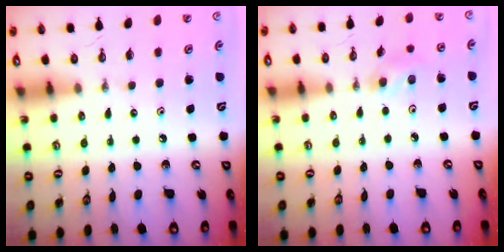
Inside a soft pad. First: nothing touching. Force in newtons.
{"total": 3.4, "press": 3.4, "slide": 0.5}